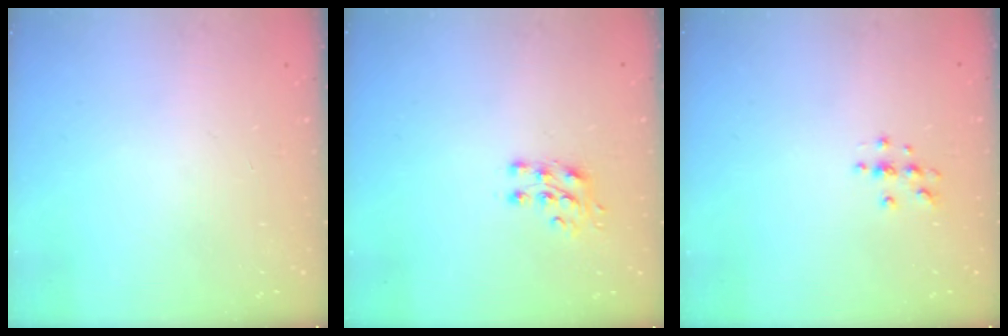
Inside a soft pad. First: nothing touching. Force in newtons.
{"total": 7.1, "press": 7.1, "slide": 0.8}
{"total": 4.0, "press": 3.9, "slide": 0.4}